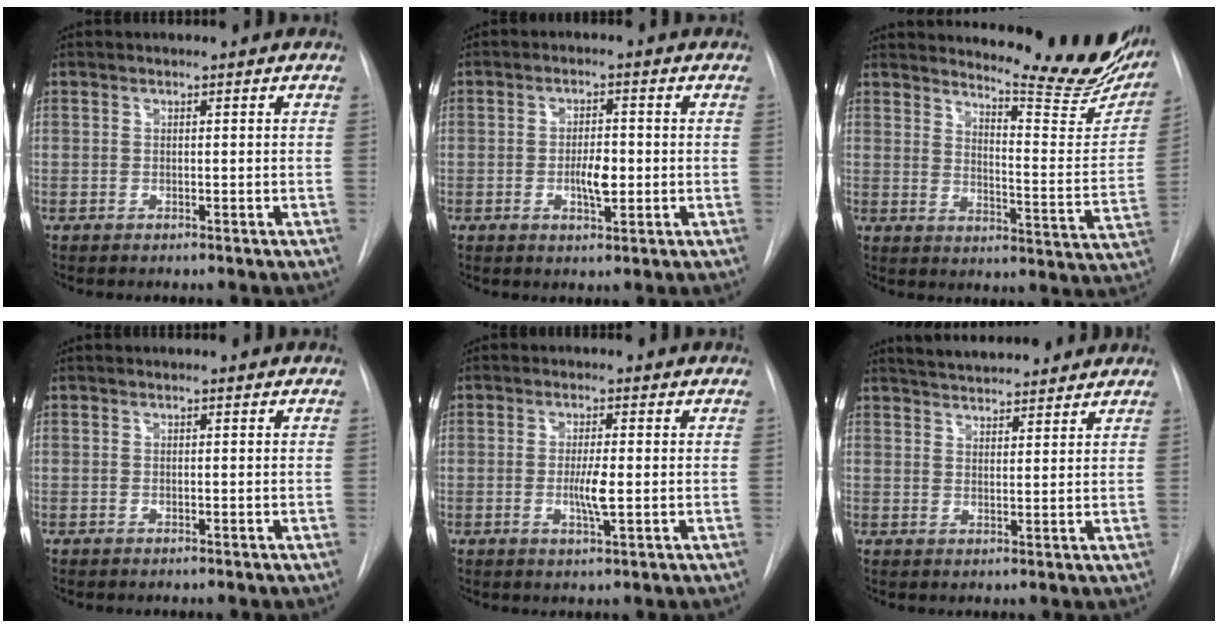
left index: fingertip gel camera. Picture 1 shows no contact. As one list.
[{"total": 4.1, "force": [-0.7, 1.5, 3.8], "torque": [-0.064, 0.000, -0.009]}, {"total": 18.4, "force": [16.9, 2.4, 7.0], "torque": [-0.087, -0.093, 0.197]}, {"total": 0.0}, {"total": 3.7, "force": [-0.3, 0.4, 3.6], "torque": [-0.068, -0.005, -0.006]}, {"total": 10.8, "force": [9.9, 2.0, 3.8], "torque": [-0.054, 0.020, 0.139]}]